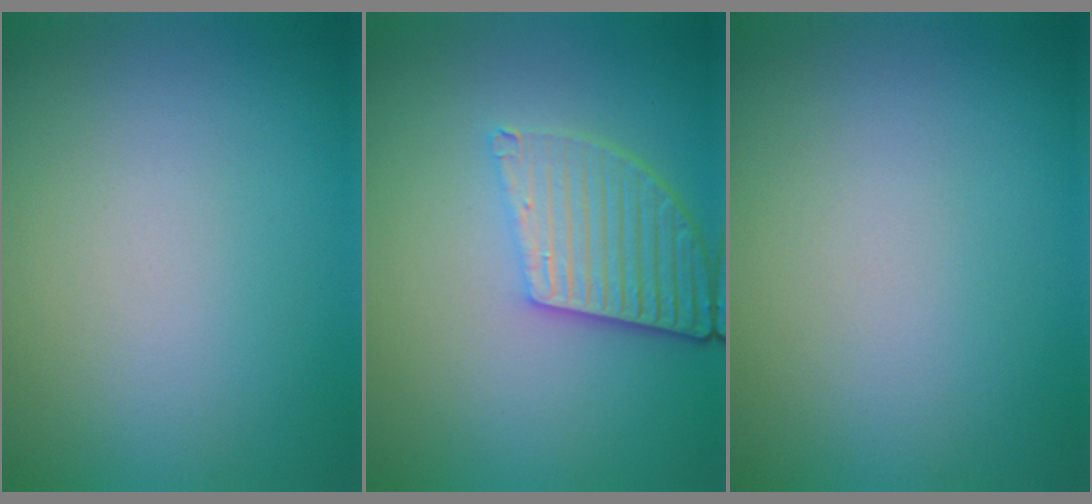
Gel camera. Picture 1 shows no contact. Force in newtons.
{"total": 5.1, "press": 3.8, "slide": 3.3}
{"total": 0.0}